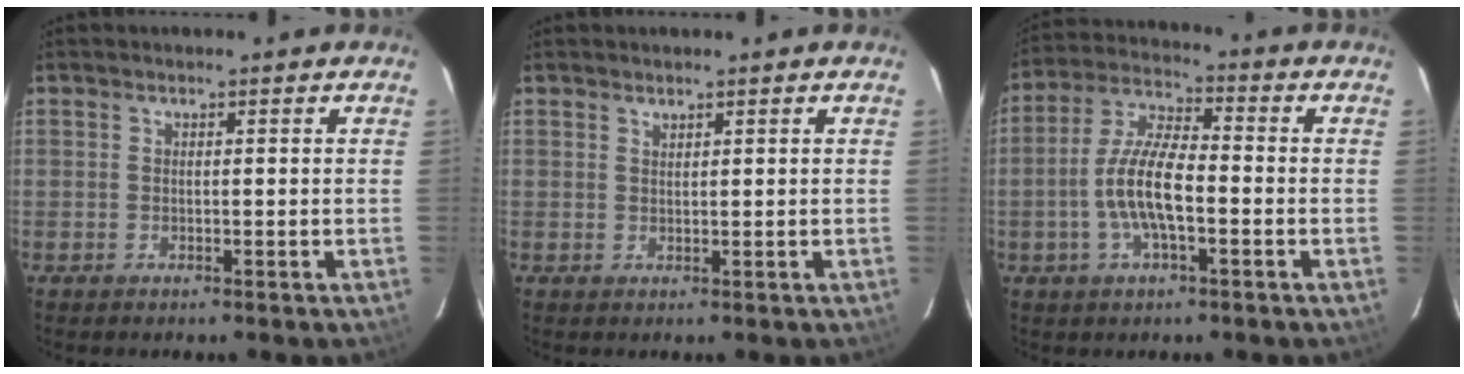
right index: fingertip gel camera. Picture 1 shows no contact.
{"total": 0.8, "force": [0.8, 0.2, 0.0], "torque": [-0.002, 0.000, 0.016]}
{"total": 10.4, "force": [-2.8, 3.3, 9.5], "torque": [-0.196, 0.004, -0.053]}